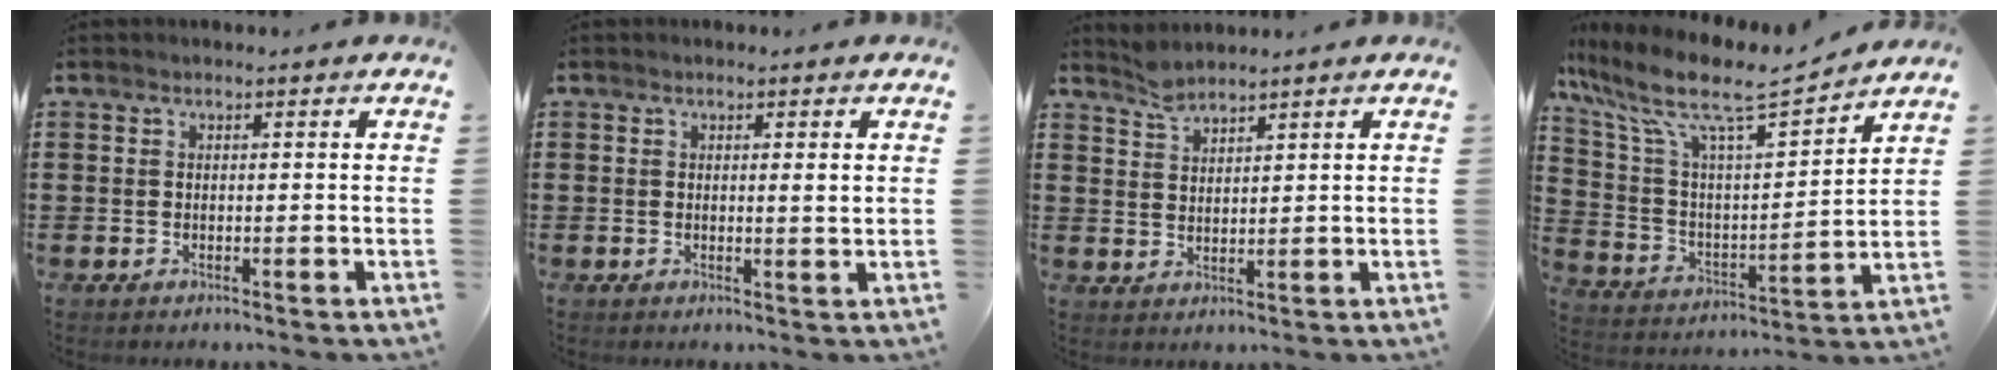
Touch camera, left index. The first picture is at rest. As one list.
[{"total": 1.7, "force": [0.7, 0.1, 1.5], "torque": [-0.025, -0.002, 0.010]}, {"total": 2.7, "force": [2.6, 0.4, 0.6], "torque": [-0.019, -0.002, 0.050]}, {"total": 10.5, "force": [7.9, 2.0, 6.7], "torque": [-0.162, -0.048, 0.128]}]